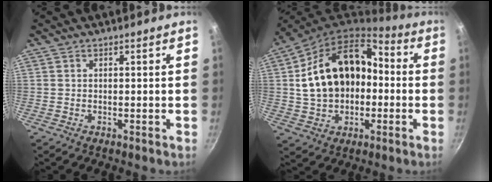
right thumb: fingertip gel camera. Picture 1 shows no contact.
{"total": 20.7, "force": [0.3, 14.6, 14.6], "torque": [-0.228, 0.055, 0.003]}